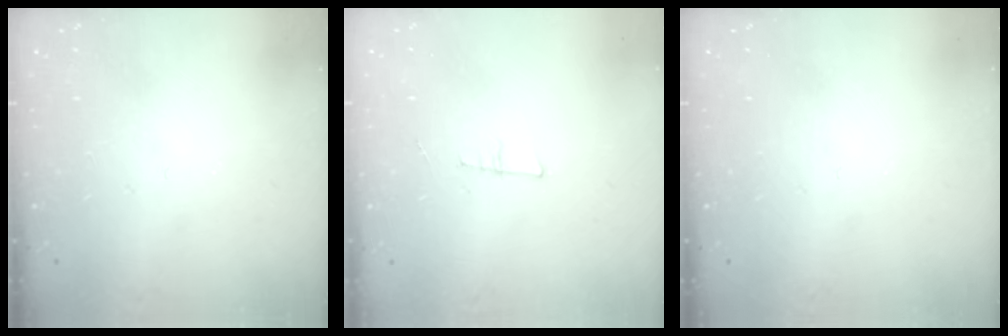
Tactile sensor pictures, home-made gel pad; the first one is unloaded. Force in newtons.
{"total": 6.6, "press": 5.9, "slide": 2.9}
{"total": 0.0}